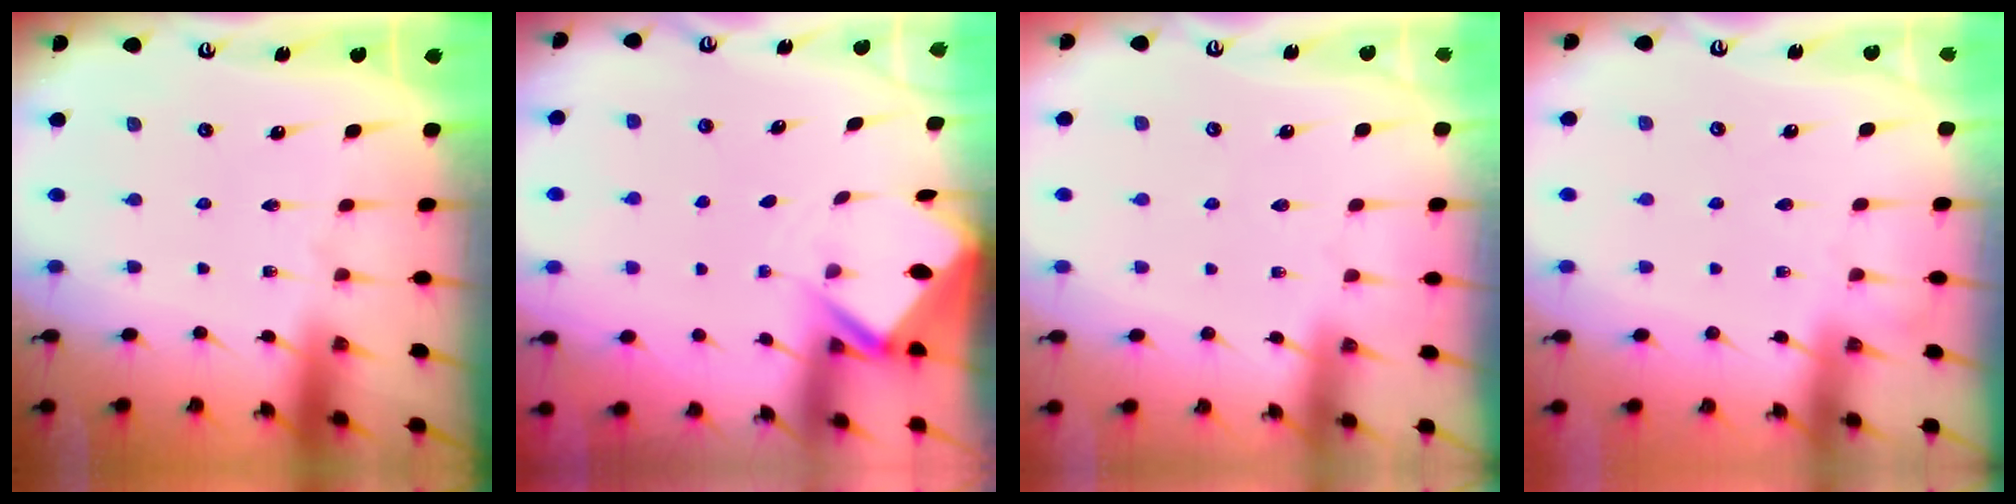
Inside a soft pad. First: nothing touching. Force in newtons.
{"total": 3.0, "press": 2.9, "slide": 0.3}
{"total": 3.1, "press": 3.0, "slide": 0.5}
{"total": 3.2, "press": 3.1, "slide": 0.5}